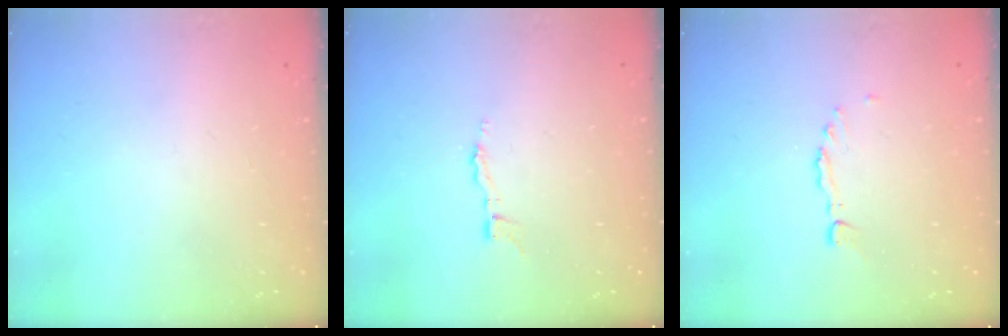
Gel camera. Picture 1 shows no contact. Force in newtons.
{"total": 2.9, "press": 2.9, "slide": 0.3}
{"total": 0.0}